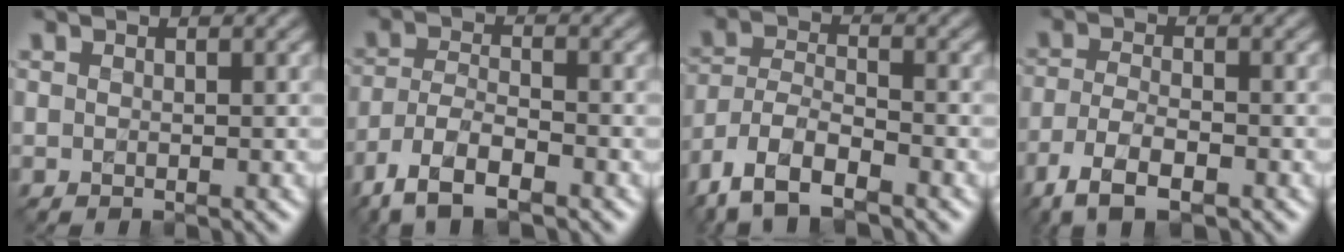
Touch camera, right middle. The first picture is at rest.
{"total": 6.2, "force": [-4.3, 2.2, 3.8], "torque": [-0.076, -0.007, -0.087]}
{"total": 7.7, "force": [-5.4, 3.0, 4.5], "torque": [-0.090, -0.009, -0.112]}
{"total": 5.4, "force": [-3.5, 2.1, 3.6], "torque": [-0.074, -0.009, -0.070]}